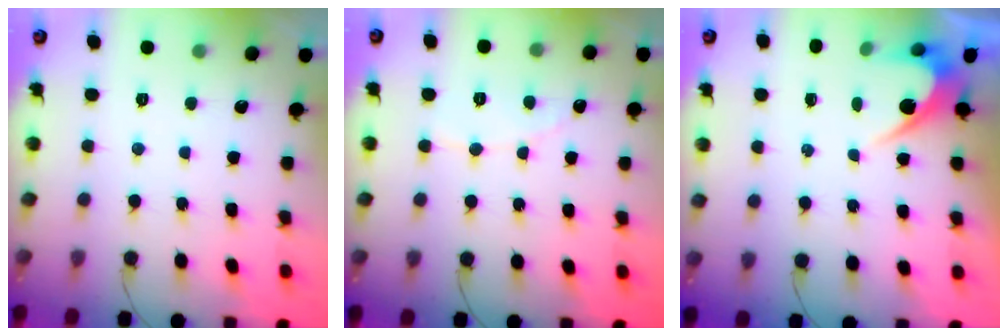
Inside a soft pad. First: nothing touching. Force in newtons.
{"total": 3.3, "press": 3.3, "slide": 0.2}
{"total": 3.5, "press": 3.5, "slide": 0.2}